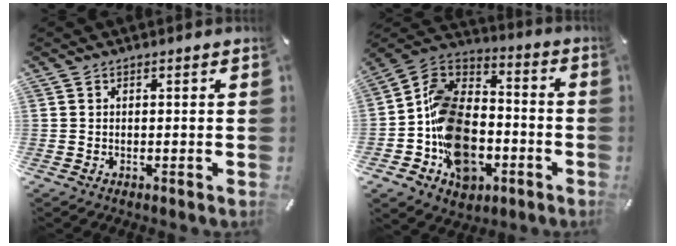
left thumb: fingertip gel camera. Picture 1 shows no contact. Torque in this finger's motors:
{"motor_torque": [0.78, 3.71, 1.51, 0.01, 0.68]}